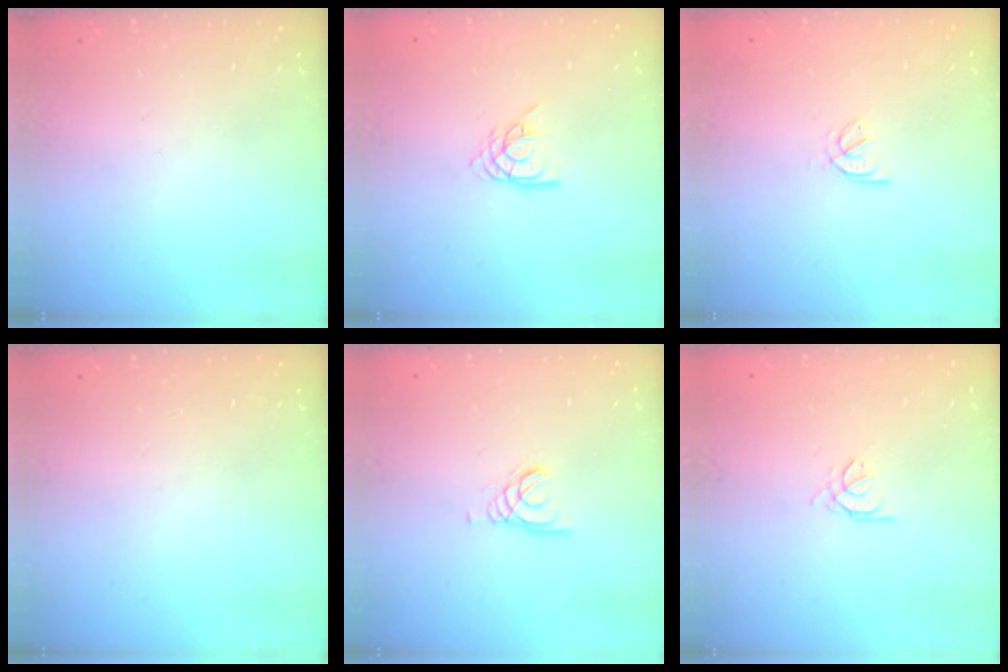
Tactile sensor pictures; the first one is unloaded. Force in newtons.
{"total": 7.9, "press": 7.8, "slide": 0.9}
{"total": 2.9, "press": 2.8, "slide": 0.8}
{"total": 0.0}
{"total": 1.5, "press": 1.4, "slide": 0.1}
{"total": 1.4, "press": 1.3, "slide": 0.3}